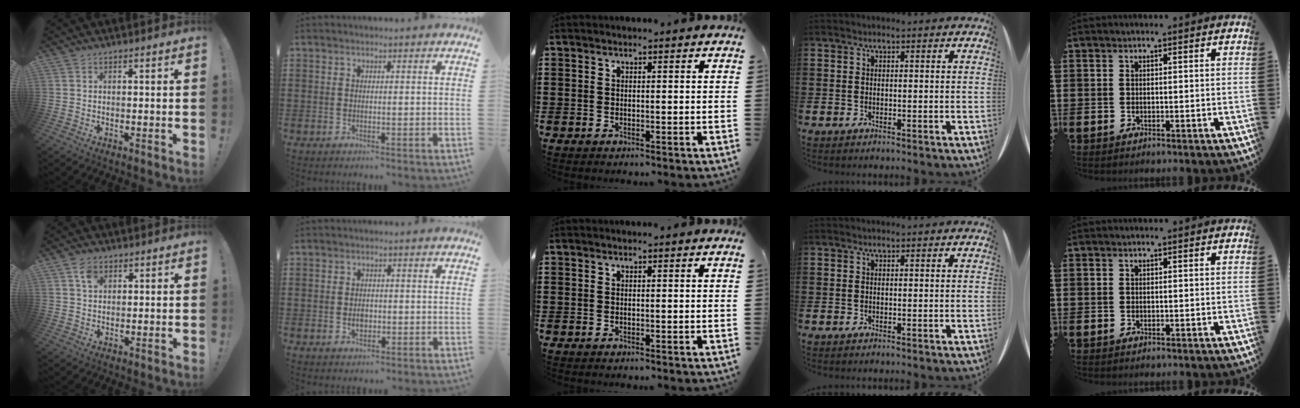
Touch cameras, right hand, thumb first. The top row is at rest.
{"thumb": {"total": 4.1, "force": [2.1, 2.7, 2.1], "torque": [-0.025, -0.004, 0.035]}, "index": {"total": 2.0, "force": [-0.4, 1.4, 1.4], "torque": [-0.027, 0.004, -0.008]}}